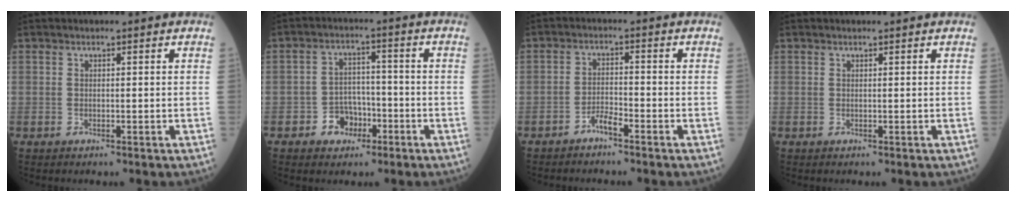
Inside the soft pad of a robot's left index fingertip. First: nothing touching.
{"total": 4.9, "force": [-2.6, 3.7, 1.8], "torque": [-0.030, 0.012, -0.040]}
{"total": 2.5, "force": [-2.1, 0.2, 1.2], "torque": [-0.024, -0.003, -0.042]}
{"total": 0.5, "force": [0.5, 0.0, 0.1], "torque": [-0.005, 0.004, 0.009]}